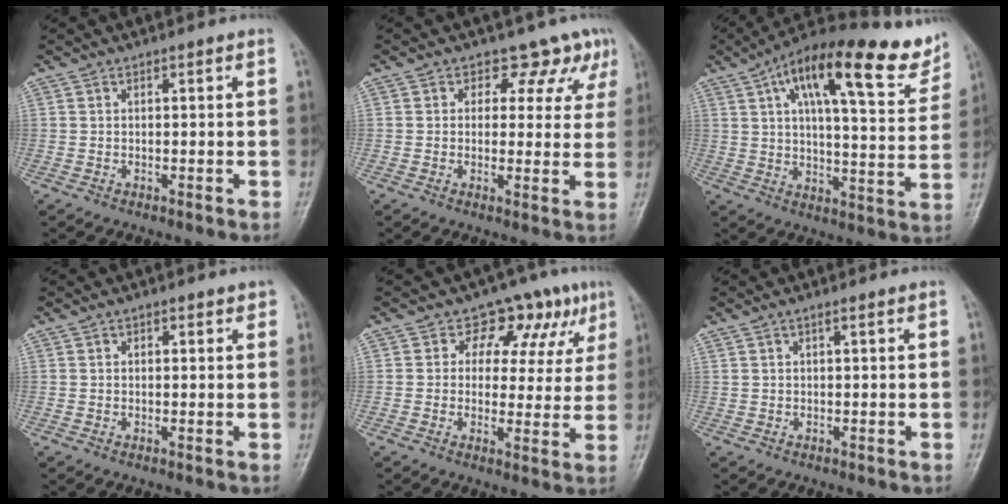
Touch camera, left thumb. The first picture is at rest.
{"total": 7.0, "force": [4.7, 4.8, 1.9], "torque": [0.021, -0.019, 0.040]}
{"total": 21.5, "force": [12.7, 6.8, 15.9], "torque": [-0.215, -0.023, 0.190]}
{"total": 1.7, "force": [1.1, 1.0, 0.9], "torque": [0.001, -0.003, 0.010]}
{"total": 10.3, "force": [5.4, 7.2, 5.0], "torque": [-0.008, -0.012, 0.061]}
{"total": 0.9, "force": [0.5, 0.1, 0.7], "torque": [-0.016, 0.010, 0.011]}